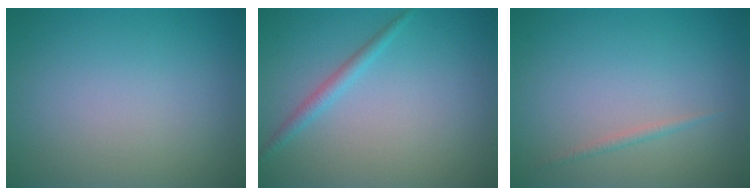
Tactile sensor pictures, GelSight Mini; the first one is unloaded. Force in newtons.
{"total": 1.4, "press": 1.4, "slide": 0.0}
{"total": 0.7, "press": 0.7, "slide": 0.1}